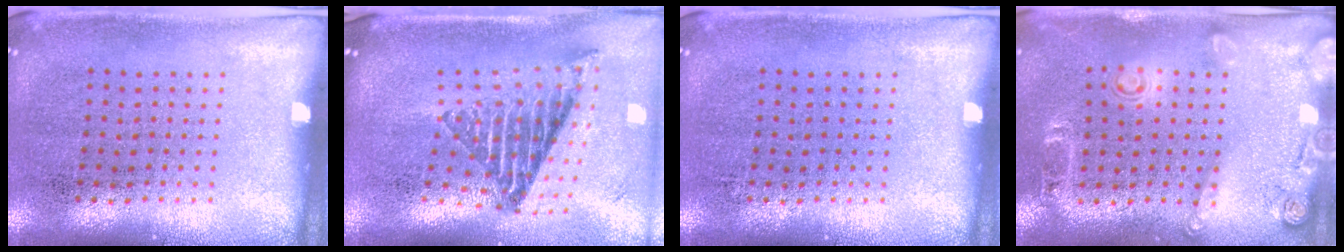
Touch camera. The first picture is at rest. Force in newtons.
{"total": 1.9, "press": 1.3, "slide": 1.5}
{"total": 0.0}
{"total": 1.7, "press": 1.2, "slide": 1.2}